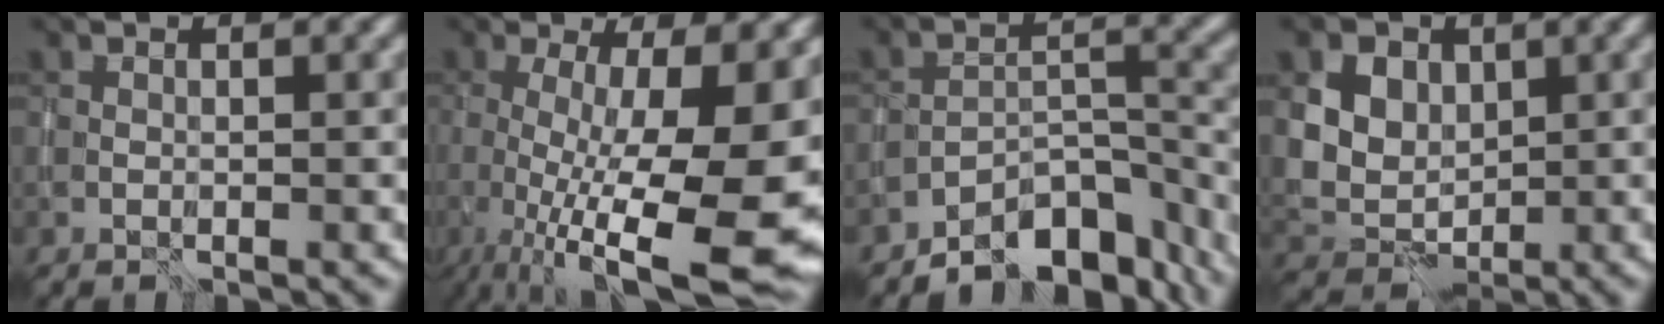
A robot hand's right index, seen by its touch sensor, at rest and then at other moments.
{"total": 15.5, "force": [-2.9, 5.0, 14.3], "torque": [-0.196, -0.018, -0.025]}
{"total": 7.3, "force": [-6.2, 2.6, 2.8], "torque": [-0.029, 0.001, -0.108]}
{"total": 7.2, "force": [2.6, 5.9, 3.3], "torque": [-0.070, 0.022, 0.037]}